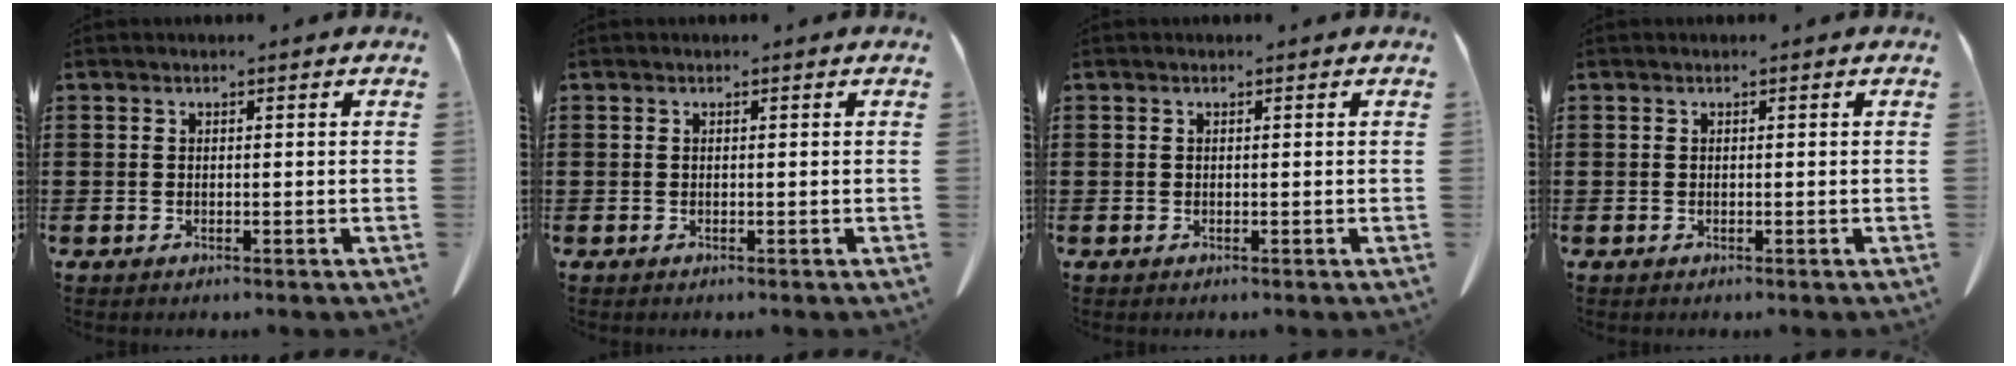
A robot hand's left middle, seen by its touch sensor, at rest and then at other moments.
{"total": 0.0}
{"total": 0.0}
{"total": 0.0}